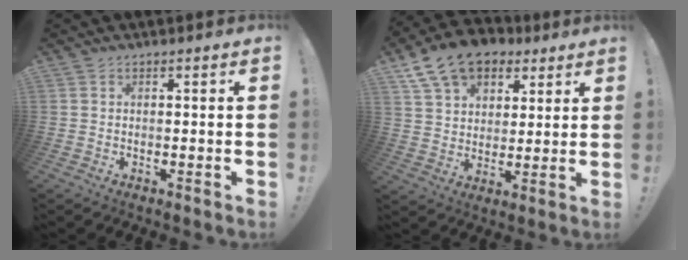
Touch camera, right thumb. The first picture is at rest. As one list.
[{"total": 15.2, "force": [8.7, 10.2, 7.1], "torque": [-0.116, -0.043, 0.166]}]